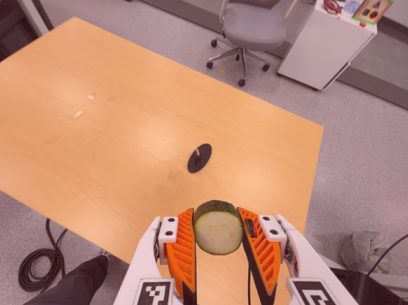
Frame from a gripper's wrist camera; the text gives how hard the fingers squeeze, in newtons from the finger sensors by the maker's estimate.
{"total": 13.6, "left": 14.2, "right": 13.0}